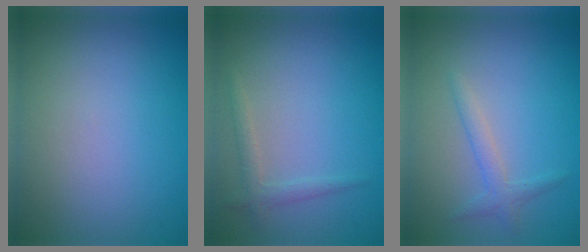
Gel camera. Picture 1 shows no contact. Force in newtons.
{"total": 1.5, "press": 1.5, "slide": 0.1}
{"total": 1.6, "press": 1.6, "slide": 0.1}